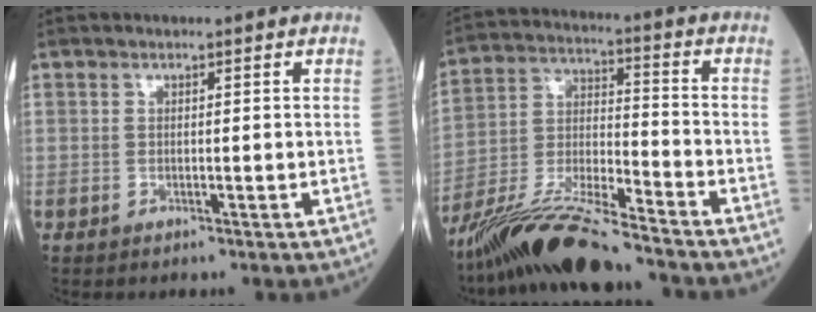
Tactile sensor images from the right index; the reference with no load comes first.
{"total": 14.5, "force": [-12.1, 1.2, 7.9], "torque": [-0.146, -0.013, -0.222]}